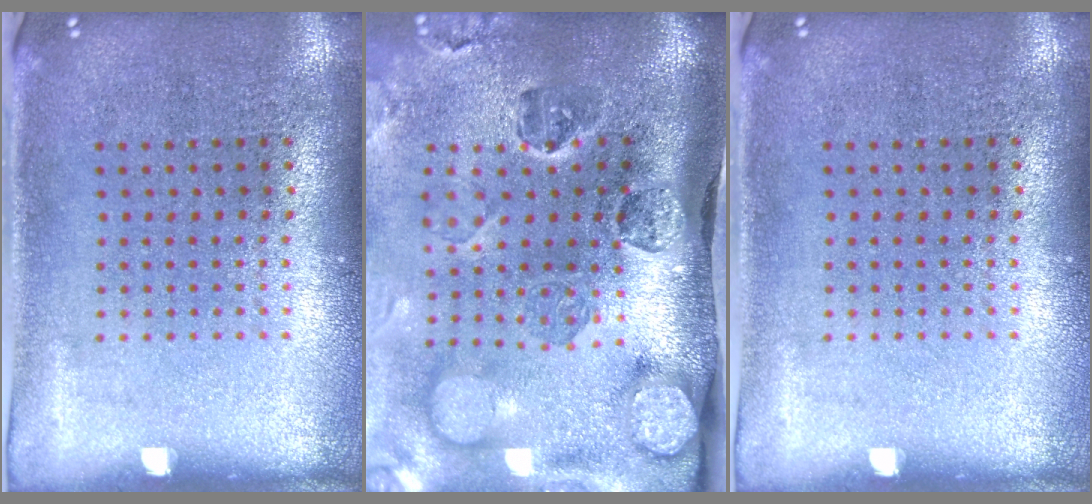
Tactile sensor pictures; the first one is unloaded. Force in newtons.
{"total": 4.9, "press": 3.5, "slide": 3.5}
{"total": 0.0}